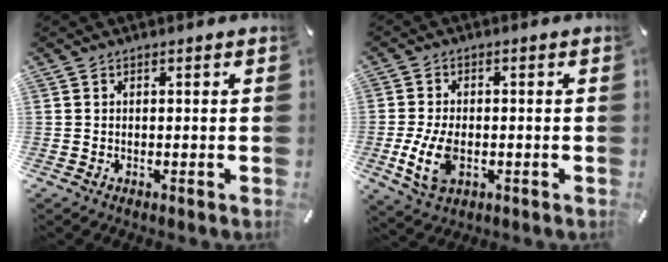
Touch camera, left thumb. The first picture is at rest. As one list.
[{"total": 8.0, "force": [-2.0, 4.8, 6.1], "torque": [-0.137, 0.000, -0.033]}]